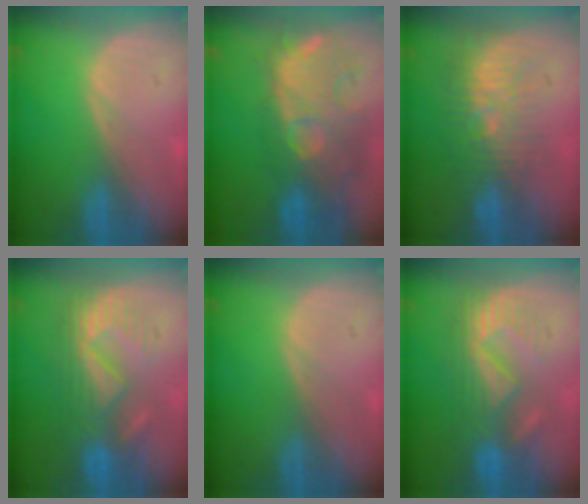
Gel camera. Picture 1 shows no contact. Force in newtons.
{"total": 12.6, "press": 11.3, "slide": 5.7}
{"total": 9.2, "press": 8.6, "slide": 3.1}
{"total": 8.6, "press": 8.2, "slide": 2.6}
{"total": 0.0}
{"total": 8.6, "press": 8.2, "slide": 2.6}